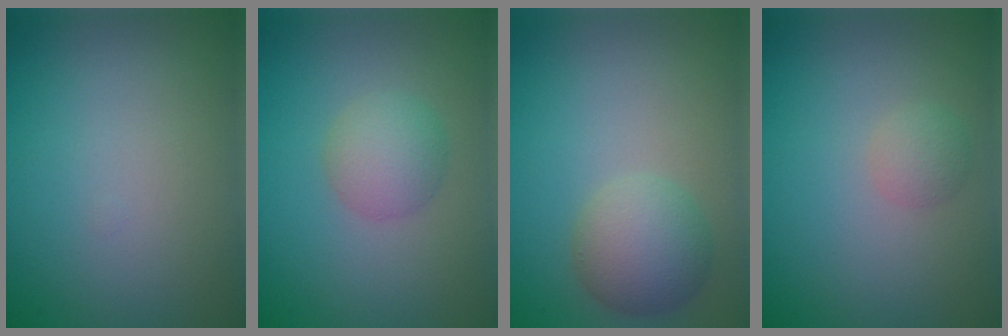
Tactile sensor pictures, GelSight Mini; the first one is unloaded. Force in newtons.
{"total": 2.8, "press": 2.8, "slide": 0.1}
{"total": 3.9, "press": 3.9, "slide": 0.2}
{"total": 1.4, "press": 1.4, "slide": 0.1}